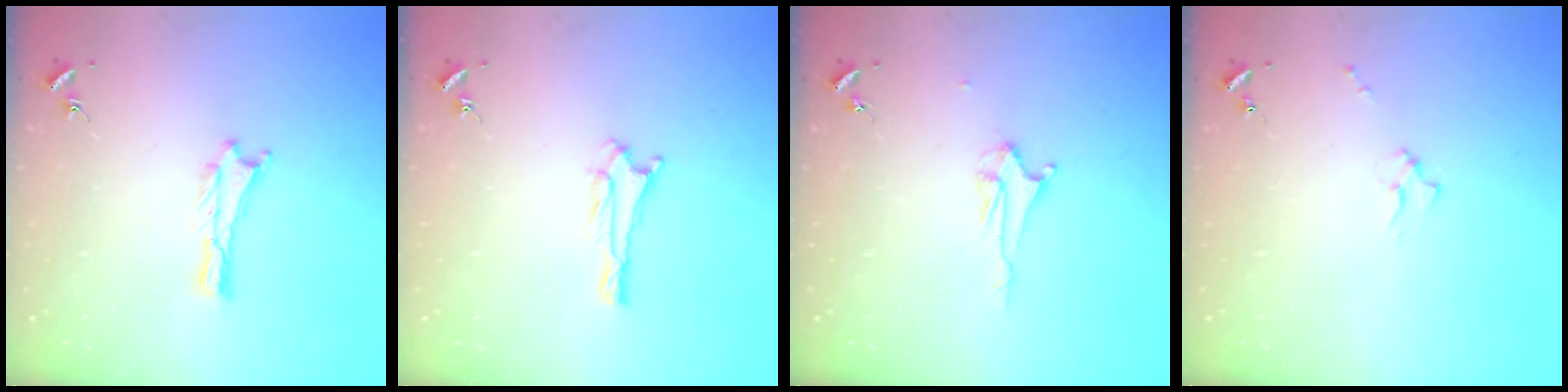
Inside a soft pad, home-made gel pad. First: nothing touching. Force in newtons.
{"total": 0.7, "press": 0.7, "slide": 0.1}
{"total": 2.2, "press": 2.2, "slide": 0.3}
{"total": 1.7, "press": 1.6, "slide": 0.2}